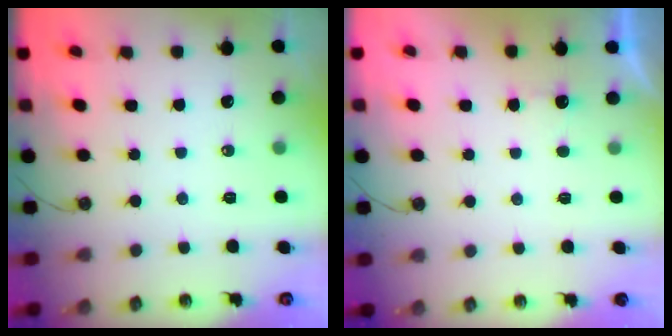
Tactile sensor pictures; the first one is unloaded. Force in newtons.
{"total": 1.0, "press": 0.7, "slide": 0.6}